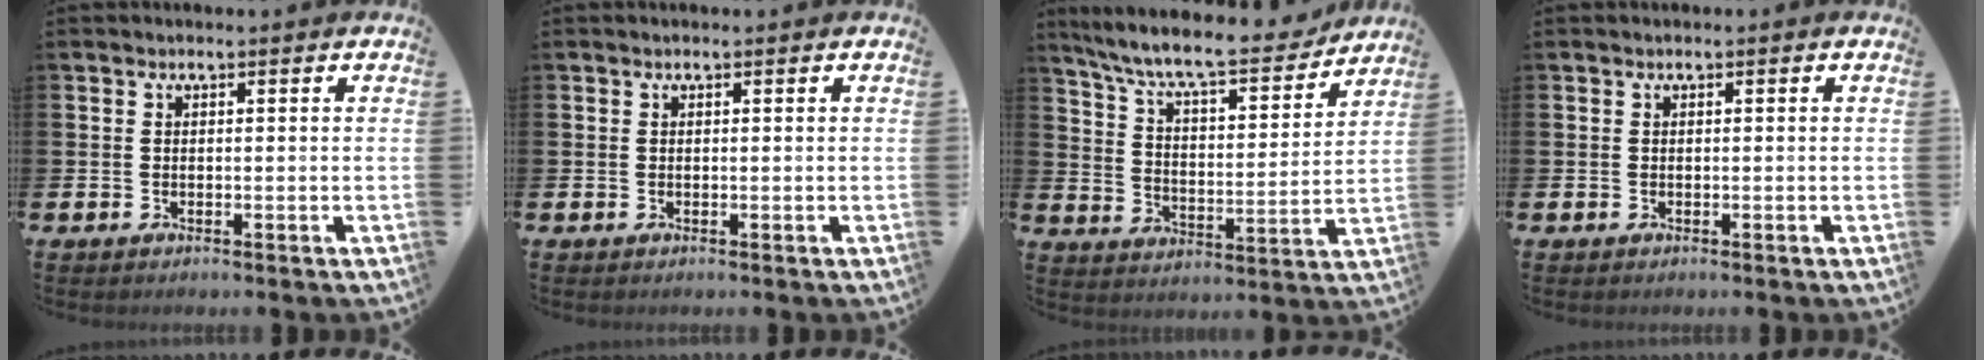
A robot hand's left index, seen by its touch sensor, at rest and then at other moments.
{"total": 0.0}
{"total": 9.5, "force": [8.6, 1.4, 3.7], "torque": [-0.106, -0.059, 0.145]}
{"total": 0.0}